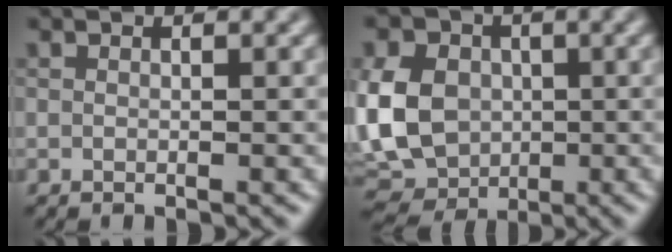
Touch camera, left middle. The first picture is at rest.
{"total": 10.8, "force": [0.2, 8.6, 6.5], "torque": [-0.126, -0.002, -0.014]}